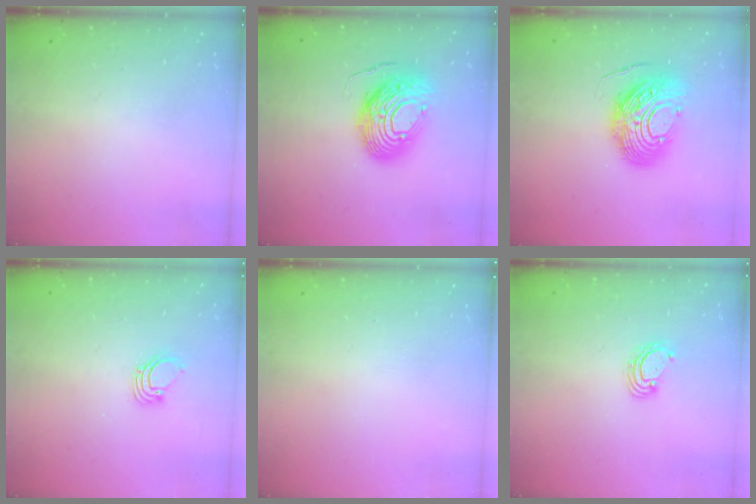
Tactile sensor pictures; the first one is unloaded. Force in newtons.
{"total": 14.3, "press": 14.3, "slide": 1.4}
{"total": 13.7, "press": 13.6, "slide": 1.4}
{"total": 2.7, "press": 2.7, "slide": 0.1}
{"total": 0.0}
{"total": 3.9, "press": 3.8, "slide": 0.4}